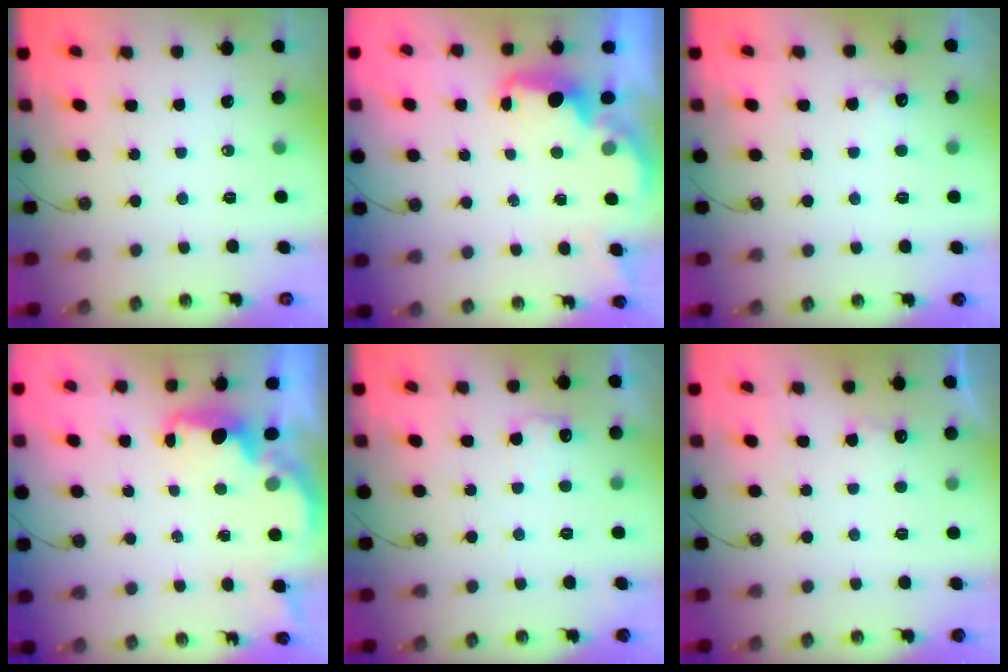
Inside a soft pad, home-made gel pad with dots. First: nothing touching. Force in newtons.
{"total": 2.1, "press": 2.0, "slide": 0.7}
{"total": 4.1, "press": 4.0, "slide": 1.1}
{"total": 2.1, "press": 2.0, "slide": 0.7}
{"total": 7.5, "press": 7.5, "slide": 0.5}
{"total": 6.4, "press": 6.3, "slide": 1.3}